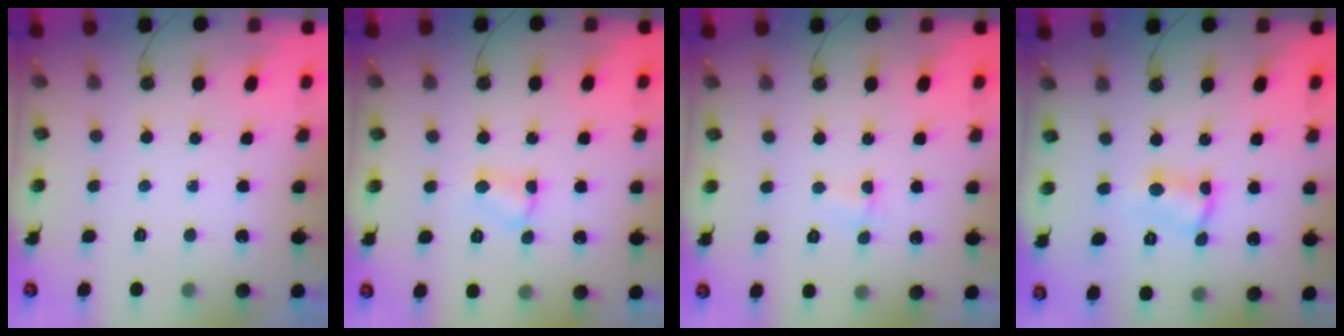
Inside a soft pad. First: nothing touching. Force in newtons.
{"total": 5.2, "press": 5.1, "slide": 0.6}
{"total": 2.8, "press": 1.1, "slide": 2.5}
{"total": 2.7, "press": 2.7, "slide": 0.1}